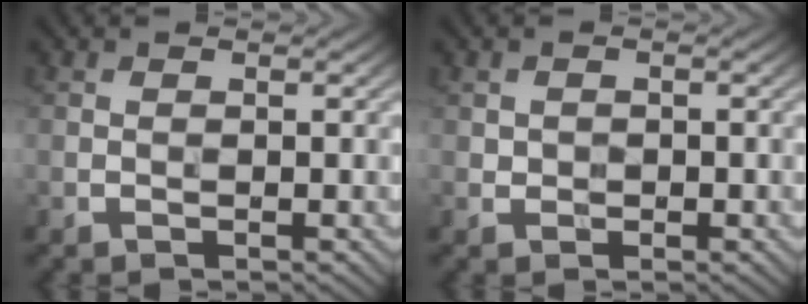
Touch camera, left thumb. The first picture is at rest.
{"total": 1.0, "force": [0.0, 0.9, 0.3], "torque": [-0.006, 0.000, -0.003]}